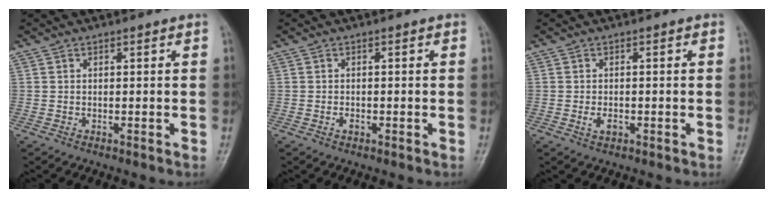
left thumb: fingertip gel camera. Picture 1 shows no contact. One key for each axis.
{"total": 1.1, "fx": -0.5, "fy": 0.7, "fz": 0.7, "tx": -0.009, "ty": 0.001, "tz": -0.010}
{"total": 2.1, "fx": -0.7, "fy": 1.2, "fz": 1.5, "tx": -0.026, "ty": 0.000, "tz": -0.013}